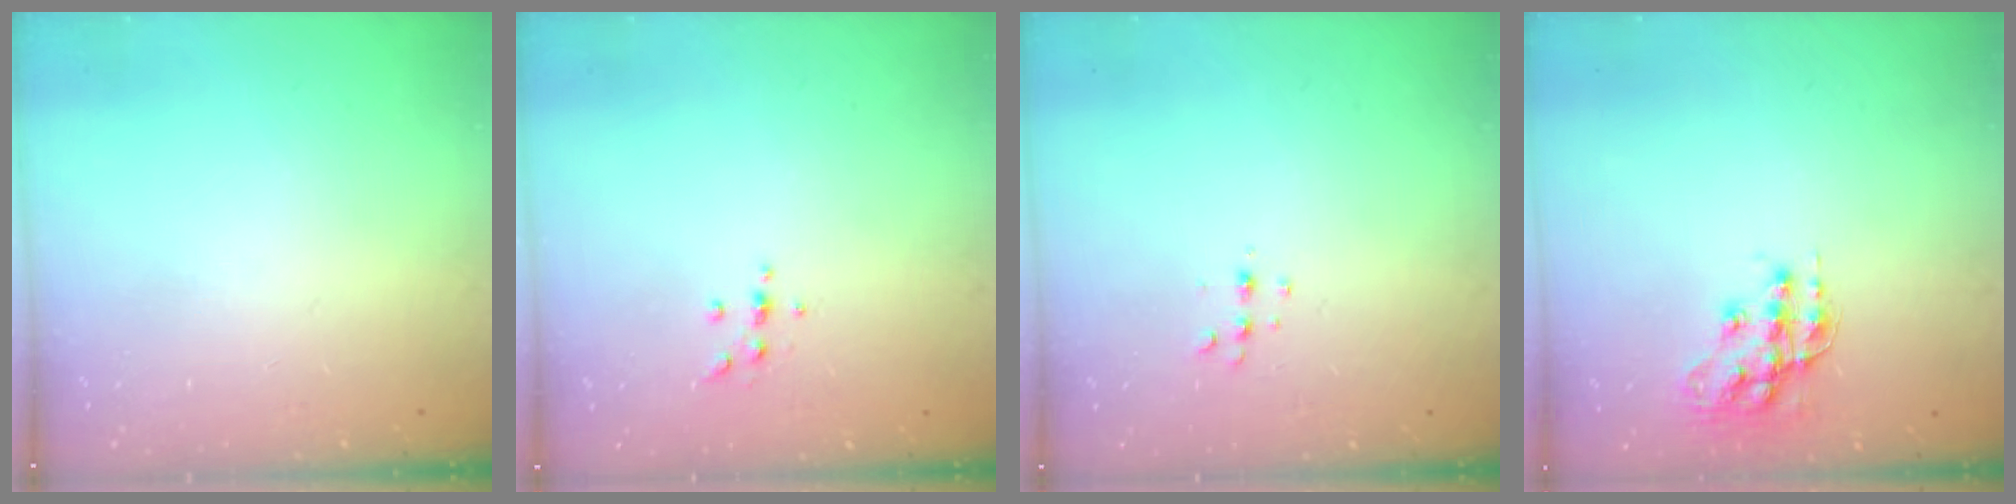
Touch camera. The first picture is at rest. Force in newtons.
{"total": 3.8, "press": 3.6, "slide": 1.2}
{"total": 4.3, "press": 4.2, "slide": 0.8}
{"total": 13.5, "press": 13.5, "slide": 0.8}